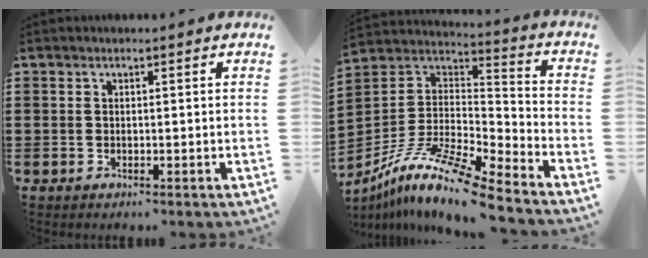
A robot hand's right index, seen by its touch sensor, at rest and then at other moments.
{"total": 12.5, "force": [-9.9, 1.1, 7.6], "torque": [-0.154, 0.011, -0.196]}